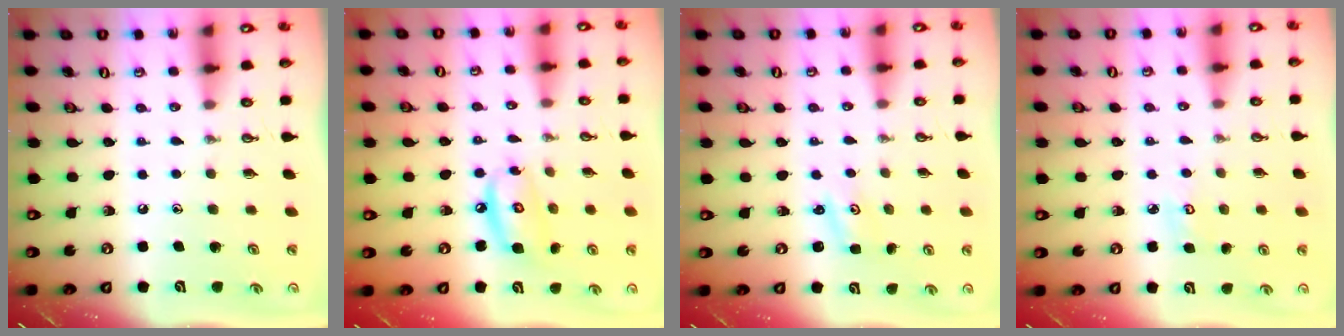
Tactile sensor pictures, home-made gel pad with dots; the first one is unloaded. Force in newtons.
{"total": 8.8, "press": 8.7, "slide": 0.7}
{"total": 1.5, "press": 1.4, "slide": 0.2}
{"total": 3.9, "press": 3.9, "slide": 0.3}